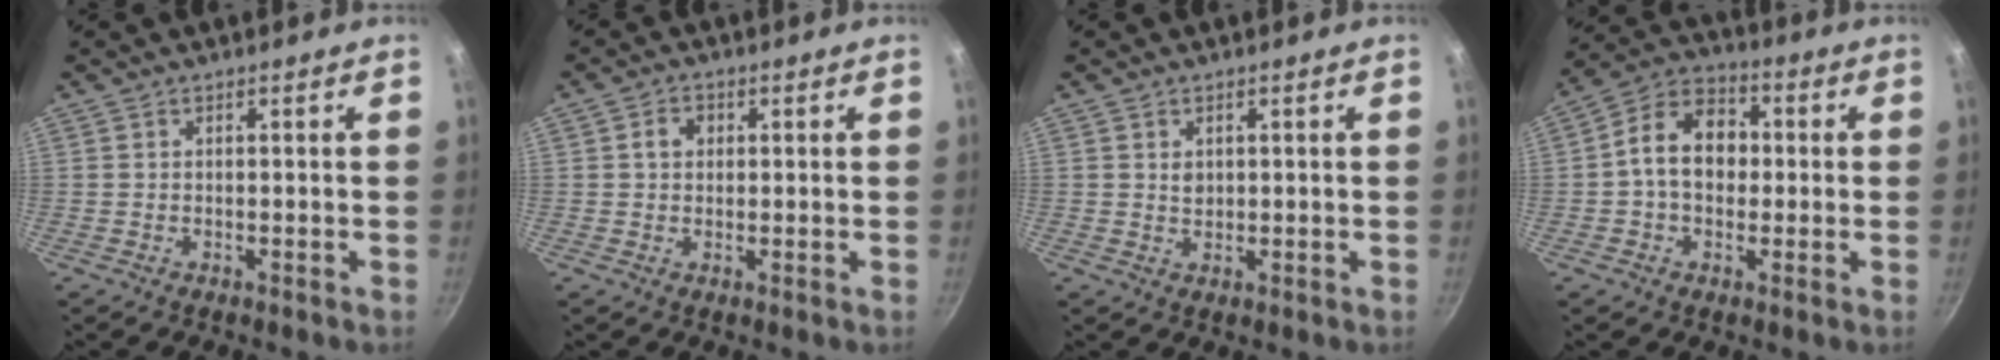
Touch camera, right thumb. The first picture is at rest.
{"total": 3.0, "force": [0.6, 2.5, 1.5], "torque": [-0.010, 0.005, 0.007]}
{"total": 1.7, "force": [0.5, 1.3, 0.9], "torque": [-0.011, -0.004, 0.011]}
{"total": 11.3, "force": [0.2, 8.4, 7.6], "torque": [-0.090, 0.030, -0.016]}